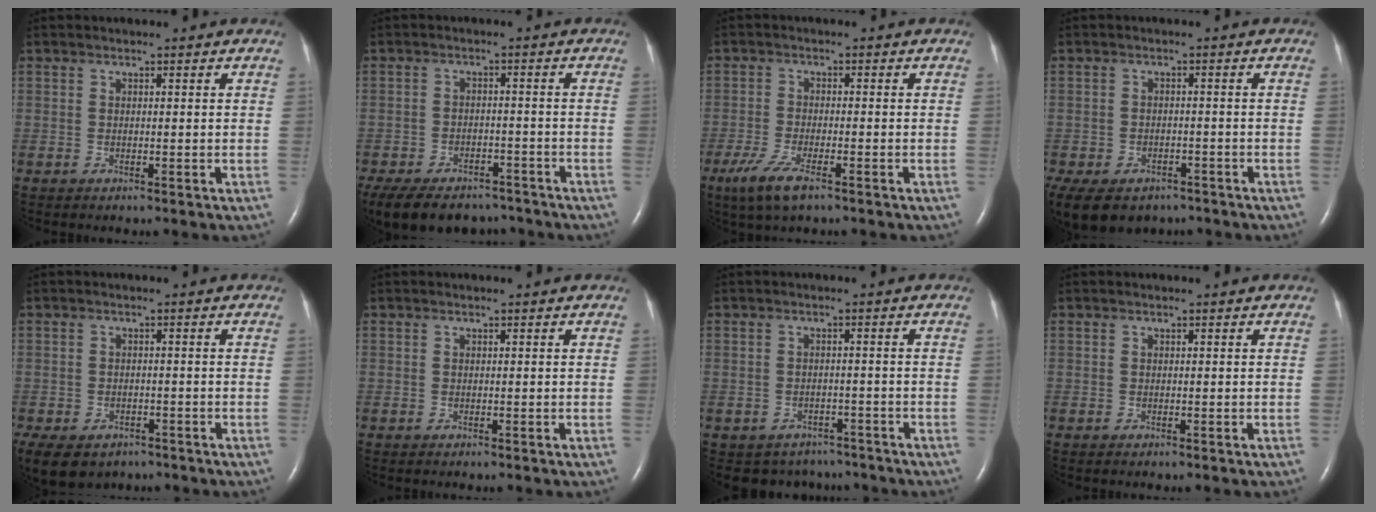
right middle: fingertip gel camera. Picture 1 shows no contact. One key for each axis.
{"total": 16.8, "fx": -13.2, "fy": 8.1, "fz": 6.6, "tx": -0.178, "ty": -0.014, "tz": -0.180}
{"total": 5.9, "fx": -3.7, "fy": 1.3, "fz": 4.4, "tx": -0.099, "ty": -0.015, "tz": -0.065}
{"total": 16.0, "fx": -10.2, "fy": 10.4, "fz": 6.7, "tx": -0.197, "ty": -0.014, "tz": -0.131}
{"total": 17.2, "fx": -9.7, "fy": 12.2, "fz": 7.3, "tx": -0.235, "ty": -0.018, "tz": -0.125}
{"total": 0.0}
{"total": 5.5, "fx": -4.6, "fy": 3.0, "fz": 0.0, "tx": 0.004, "ty": 0.014, "tz": -0.057}
{"total": 0.0}